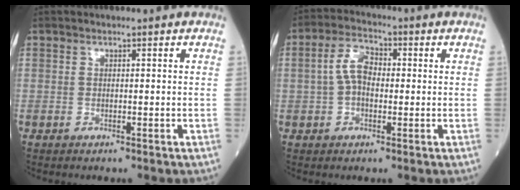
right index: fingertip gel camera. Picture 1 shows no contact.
{"total": 5.5, "force": [0.1, 3.1, 4.5], "torque": [-0.099, 0.022, -0.003]}